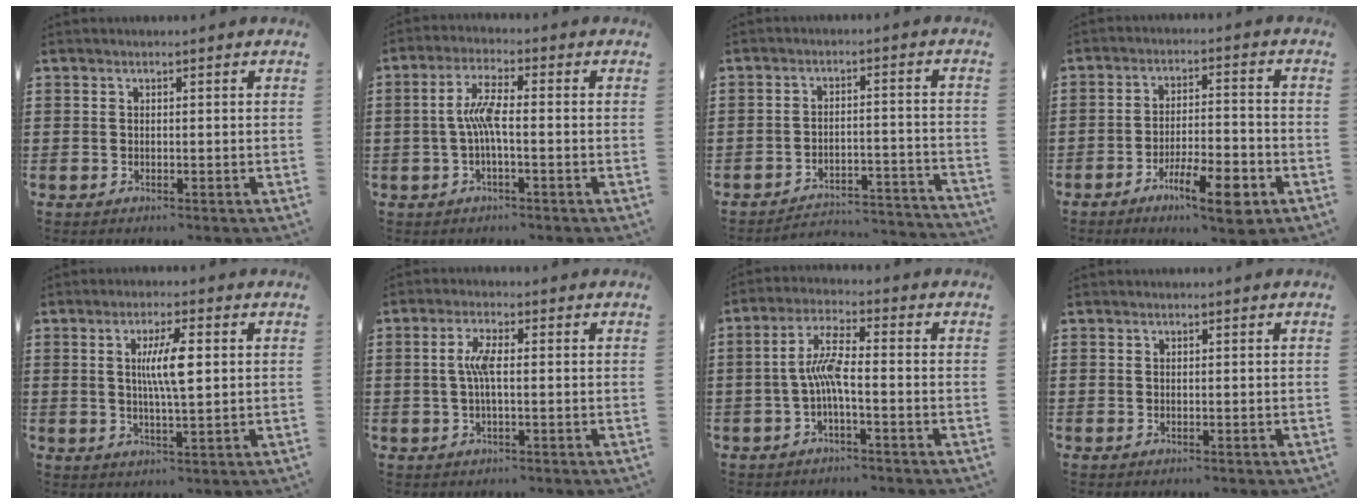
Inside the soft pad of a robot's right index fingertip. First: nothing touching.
{"total": 5.2, "force": [-0.7, 1.1, 5.0], "torque": [-0.106, 0.001, -0.021]}
{"total": 3.4, "force": [-3.3, 0.5, 1.0], "torque": [-0.022, -0.002, -0.071]}
{"total": 9.1, "force": [-4.9, 2.1, 7.4], "torque": [-0.135, 0.002, -0.087]}
{"total": 6.4, "force": [1.2, 1.2, 6.2], "torque": [-0.118, 0.005, 0.016]}
{"total": 4.0, "force": [-0.1, 0.9, 3.9], "torque": [-0.080, 0.000, -0.006]}
{"total": 5.7, "force": [-1.3, 1.2, 5.4], "torque": [-0.120, 0.000, -0.033]}
{"total": 0.0}